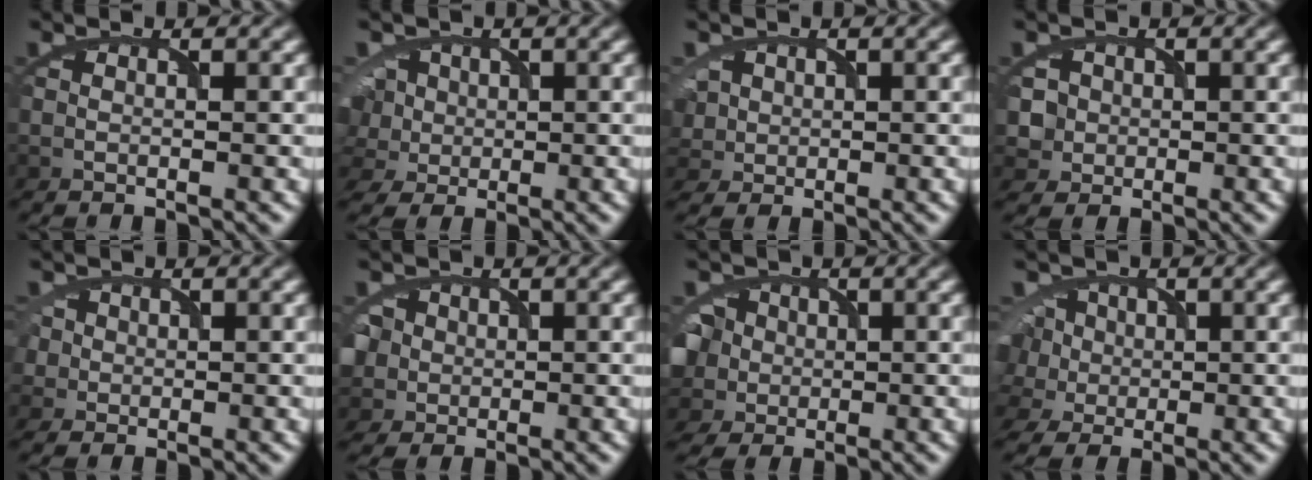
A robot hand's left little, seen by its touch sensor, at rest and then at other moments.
{"total": 6.2, "force": [0.1, 5.4, 3.2], "torque": [-0.075, 0.025, -0.009]}
{"total": 2.9, "force": [0.6, 2.7, 0.8], "torque": [-0.026, 0.008, 0.021]}
{"total": 2.6, "force": [0.1, 2.6, 0.1], "torque": [0.007, 0.006, 0.011]}
{"total": 2.6, "force": [0.5, 2.4, 0.9], "torque": [-0.017, 0.016, 0.008]}
{"total": 4.5, "force": [-0.1, 4.3, 1.3], "torque": [-0.023, 0.026, -0.007]}
{"total": 7.5, "force": [-1.0, 6.6, 3.2], "torque": [-0.071, 0.008, -0.042]}
{"total": 7.2, "force": [0.1, 6.2, 3.7], "torque": [-0.085, 0.026, -0.019]}